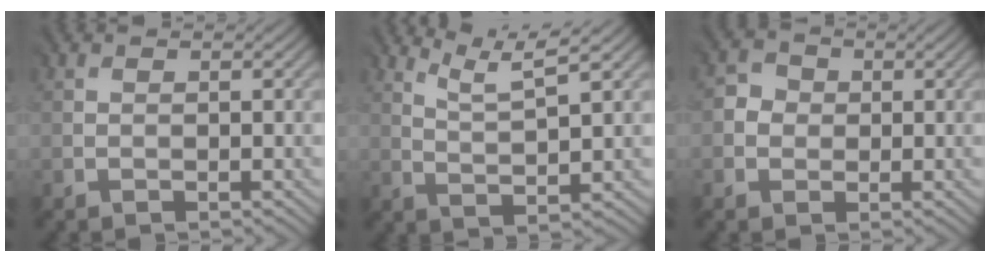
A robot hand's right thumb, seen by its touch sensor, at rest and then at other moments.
{"total": 5.0, "force": [3.6, 0.3, 3.4], "torque": [-0.064, 0.002, 0.079]}
{"total": 2.2, "force": [-0.5, 2.1, 0.2], "torque": [-0.003, 0.001, -0.013]}